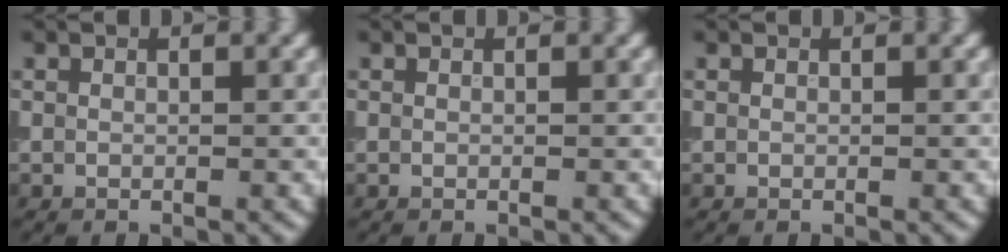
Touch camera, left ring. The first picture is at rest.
{"total": 0.0}
{"total": 0.0}